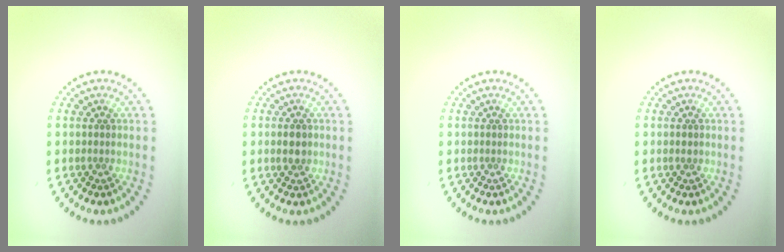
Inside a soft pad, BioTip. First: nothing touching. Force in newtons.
{"total": 1.8, "press": 1.8, "slide": 0.0}
{"total": 0.0}
{"total": 0.6, "press": 0.6, "slide": 0.1}